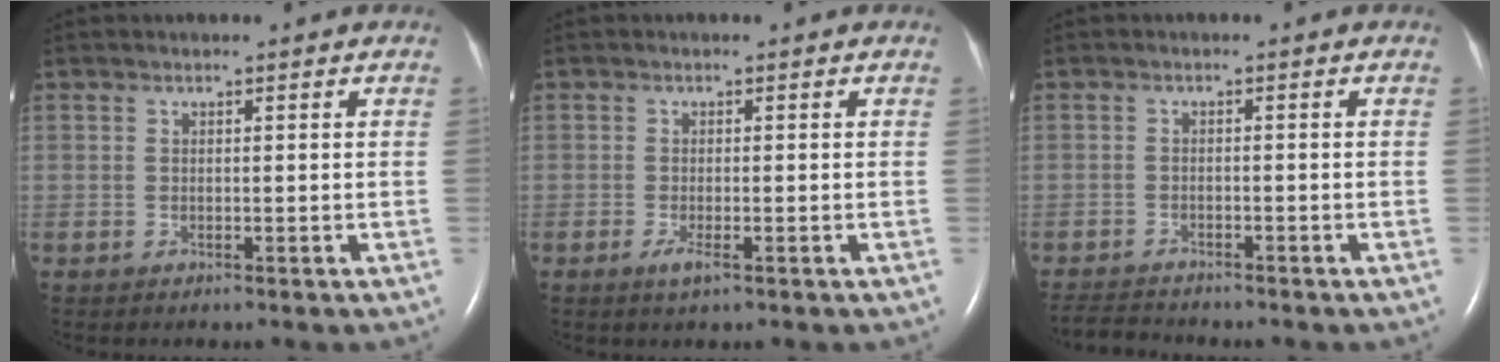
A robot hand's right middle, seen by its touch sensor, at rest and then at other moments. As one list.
[{"total": 1.7, "force": [-0.9, 0.3, 1.4], "torque": [-0.033, -0.004, -0.016]}, {"total": 4.4, "force": [-4.3, 0.4, 0.8], "torque": [-0.013, -0.016, -0.071]}]